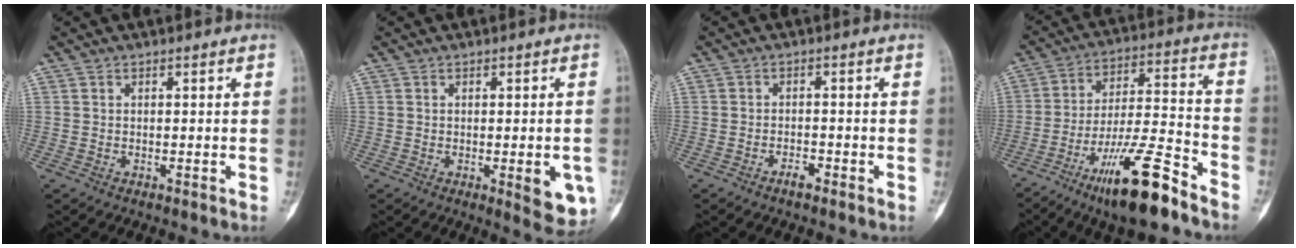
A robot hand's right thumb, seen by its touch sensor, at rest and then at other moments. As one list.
[{"total": 7.6, "force": [-2.2, 2.6, 6.8], "torque": [-0.066, -0.002, -0.021]}, {"total": 2.0, "force": [-1.6, 0.7, 1.0], "torque": [-0.019, 0.012, -0.031]}, {"total": 17.3, "force": [-11.4, 3.6, 12.5], "torque": [-0.218, 0.078, -0.196]}]